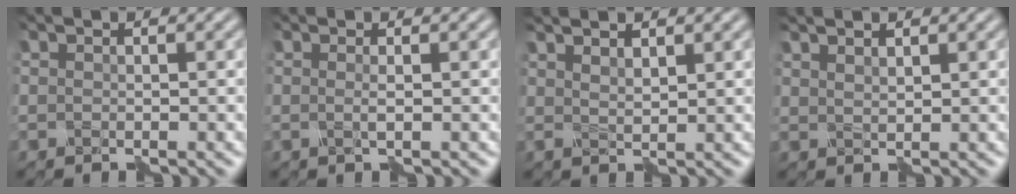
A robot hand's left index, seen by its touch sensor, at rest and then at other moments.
{"total": 0.9, "force": [-0.2, 0.0, 0.9], "torque": [-0.017, 0.001, -0.005]}
{"total": 2.2, "force": [1.5, 0.4, 1.5], "torque": [-0.013, 0.008, 0.018]}
{"total": 1.4, "force": [1.1, 0.1, 0.9], "torque": [-0.012, 0.005, 0.018]}